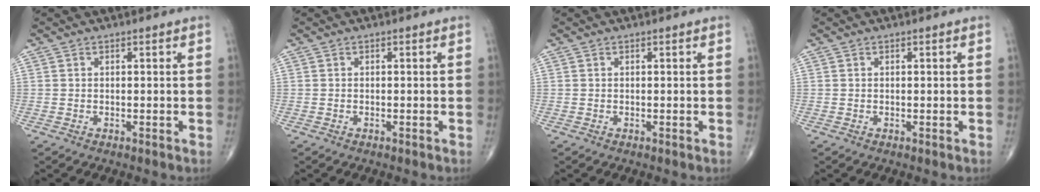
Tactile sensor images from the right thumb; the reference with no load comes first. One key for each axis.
{"total": 0.0}
{"total": 0.0}
{"total": 0.0}